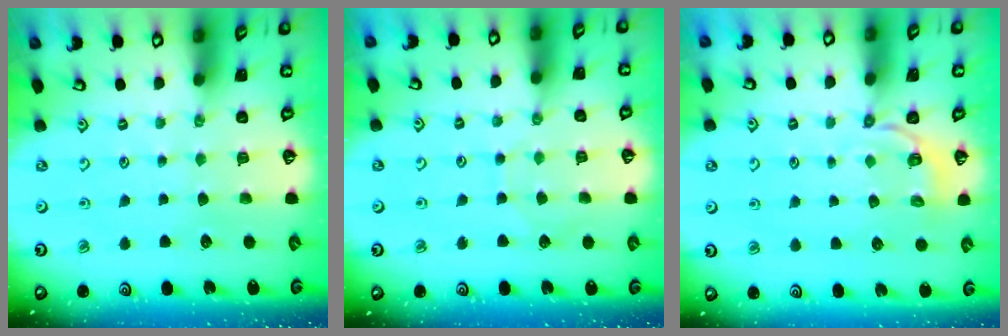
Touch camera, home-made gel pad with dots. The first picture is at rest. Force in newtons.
{"total": 5.1, "press": 5.1, "slide": 0.2}
{"total": 3.1, "press": 2.0, "slide": 2.3}